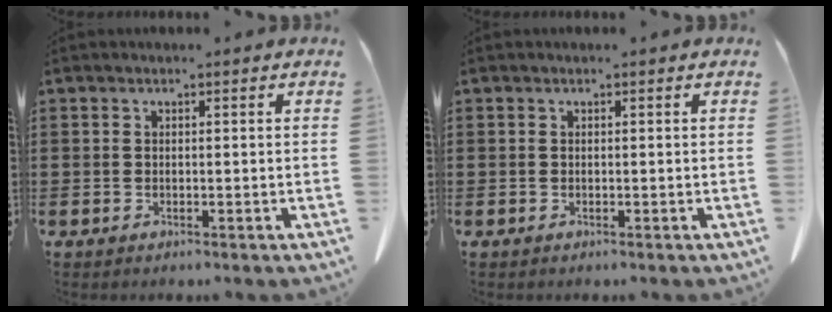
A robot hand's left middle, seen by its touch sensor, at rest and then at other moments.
{"total": 0.0}